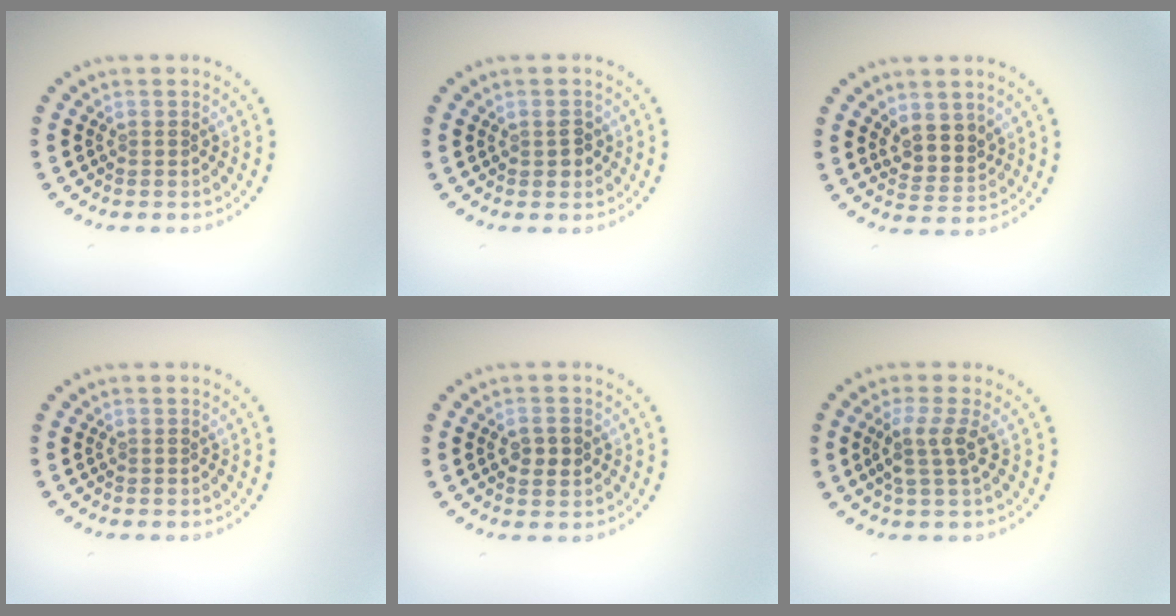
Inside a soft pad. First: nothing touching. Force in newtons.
{"total": 1.5, "press": 1.5, "slide": 0.2}
{"total": 2.9, "press": 2.5, "slide": 1.6}
{"total": 0.0}
{"total": 2.2, "press": 2.2, "slide": 0.2}
{"total": 2.6, "press": 2.0, "slide": 1.6}